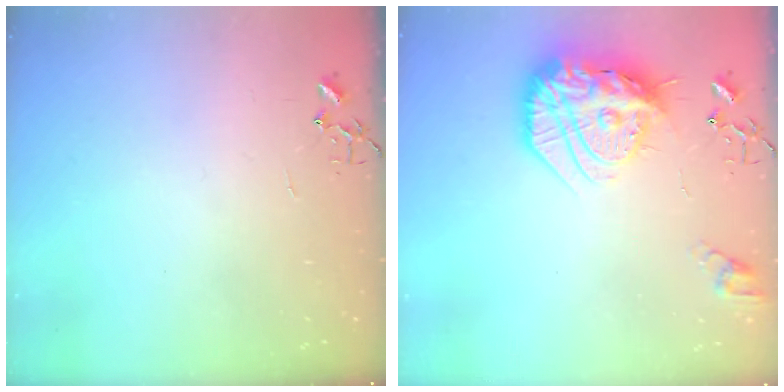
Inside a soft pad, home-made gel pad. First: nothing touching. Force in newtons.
{"total": 22.8, "press": 22.7, "slide": 2.0}